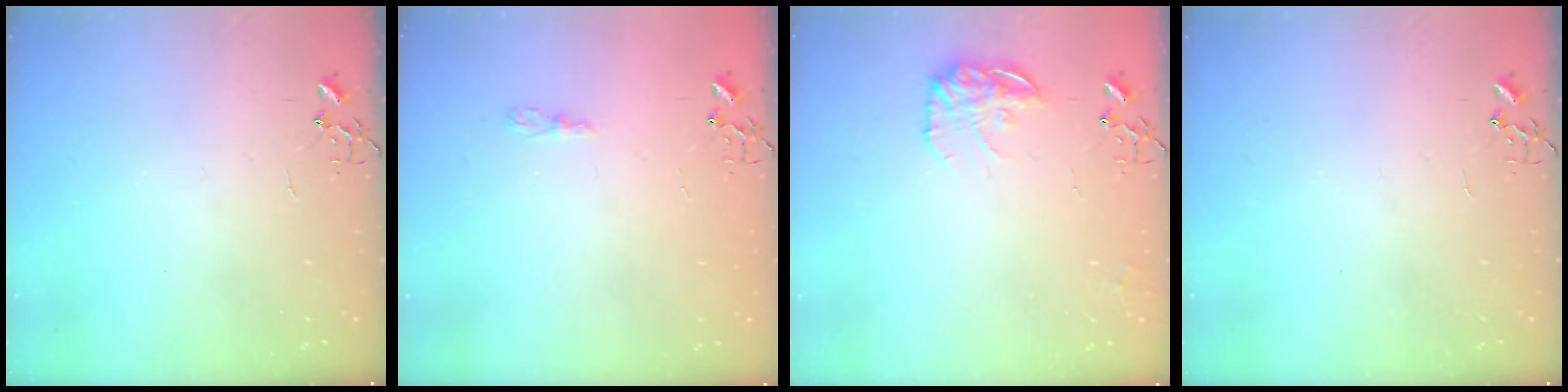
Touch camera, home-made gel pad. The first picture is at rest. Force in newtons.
{"total": 3.5, "press": 3.5, "slide": 0.5}
{"total": 12.9, "press": 12.8, "slide": 0.6}
{"total": 0.0}